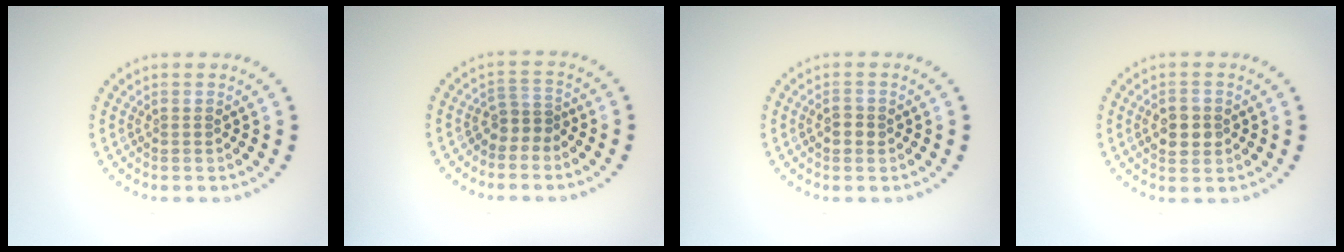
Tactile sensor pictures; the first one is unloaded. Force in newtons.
{"total": 1.9, "press": 1.4, "slide": 1.4}
{"total": 1.3, "press": 1.3, "slide": 0.1}
{"total": 3.1, "press": 3.0, "slide": 0.2}